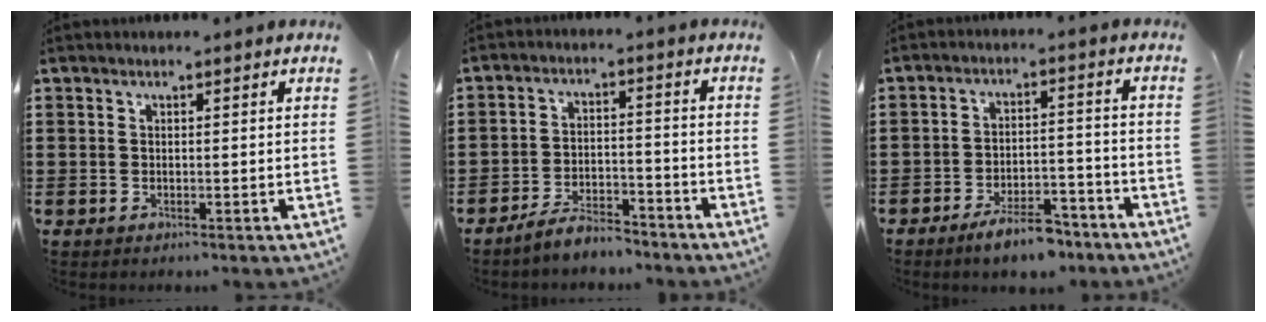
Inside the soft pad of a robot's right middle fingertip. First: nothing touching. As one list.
[{"total": 5.2, "force": [-5.0, 1.0, 1.1], "torque": [-0.024, 0.009, -0.101]}, {"total": 6.6, "force": [-5.5, 1.7, 3.2], "torque": [-0.059, 0.007, -0.102]}]